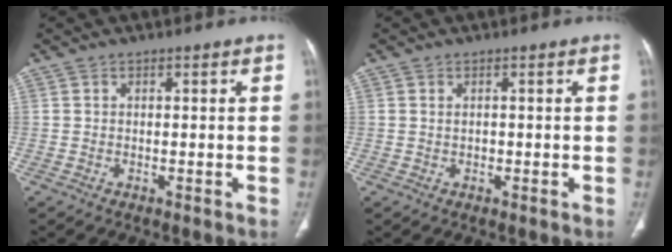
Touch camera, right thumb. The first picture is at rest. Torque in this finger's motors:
{"motor_torque": [-0.30, 0.09, -0.23, 0.03, -0.03]}